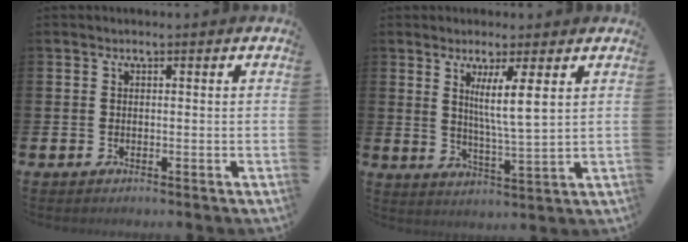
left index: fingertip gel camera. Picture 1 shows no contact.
{"total": 5.2, "force": [3.5, -0.4, 3.8], "torque": [-0.067, -0.029, 0.052]}